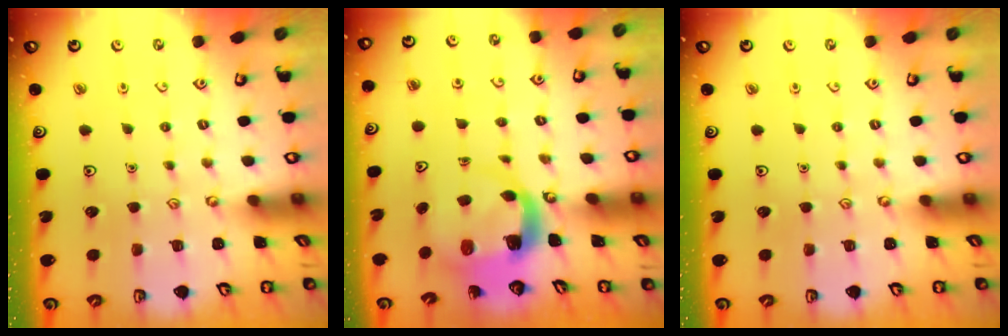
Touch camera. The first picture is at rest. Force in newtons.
{"total": 4.8, "press": 4.8, "slide": 0.7}
{"total": 0.0}